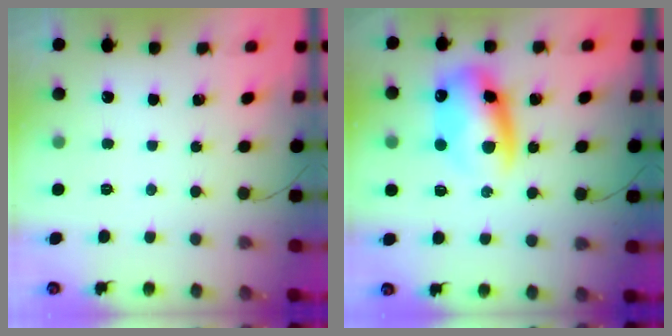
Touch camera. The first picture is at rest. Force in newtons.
{"total": 11.4, "press": 11.1, "slide": 2.9}